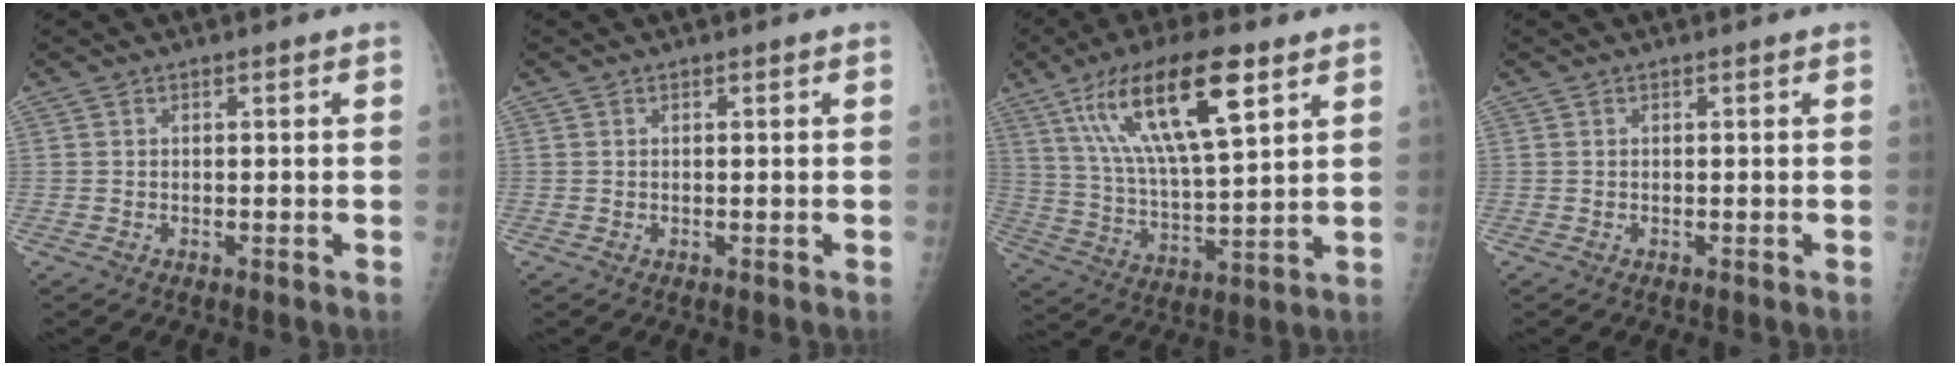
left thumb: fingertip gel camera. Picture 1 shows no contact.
{"total": 0.0}
{"total": 19.4, "force": [9.5, 5.8, 15.9], "torque": [-0.273, -0.028, 0.173]}
{"total": 0.0}